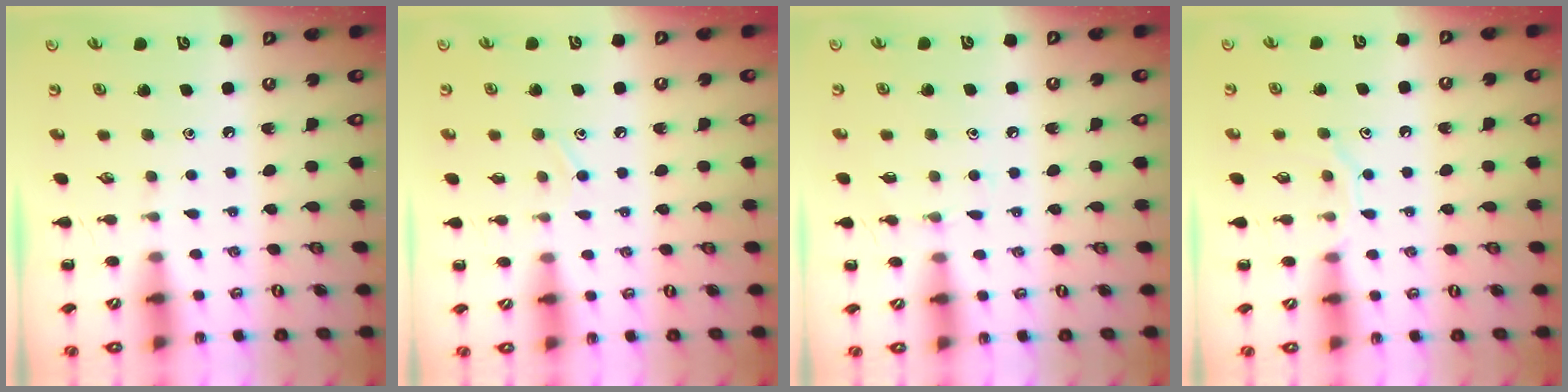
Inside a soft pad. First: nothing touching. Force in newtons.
{"total": 7.4, "press": 7.1, "slide": 2.0}
{"total": 5.5, "press": 5.3, "slide": 1.6}
{"total": 7.6, "press": 7.6, "slide": 0.7}